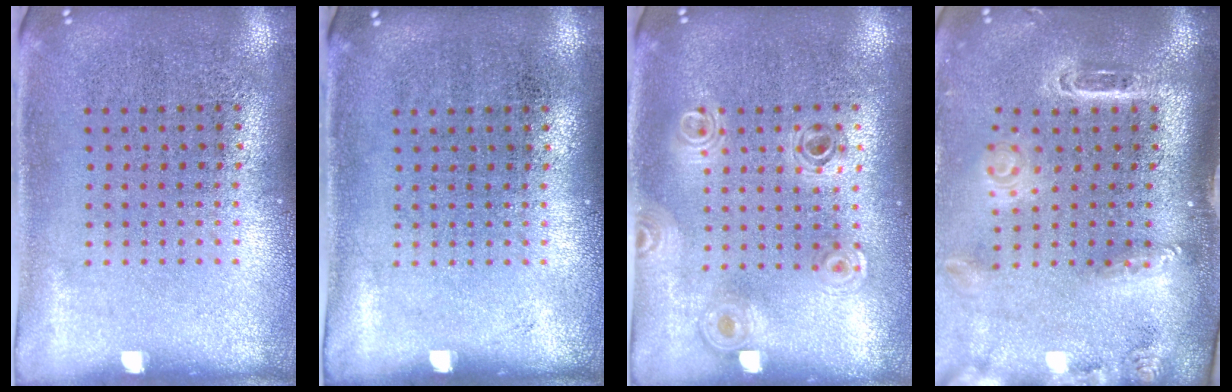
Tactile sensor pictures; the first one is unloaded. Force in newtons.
{"total": 0.0}
{"total": 0.5, "press": 0.5, "slide": 0.1}
{"total": 2.9, "press": 2.1, "slide": 2.0}